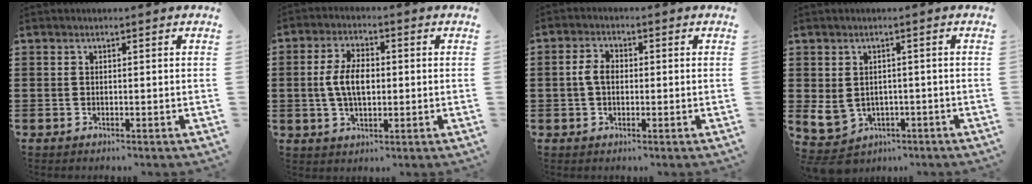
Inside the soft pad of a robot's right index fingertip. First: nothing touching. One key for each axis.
{"total": 6.3, "fx": 0.0, "fy": 3.4, "fz": 5.3, "tx": -0.123, "ty": 0.005, "tz": -0.008}
{"total": 3.3, "fx": -0.1, "fy": 2.1, "fz": 2.5, "tx": -0.058, "ty": 0.006, "tz": -0.006}
{"total": 3.8, "fx": -1.1, "fy": 3.2, "fz": 1.7, "tx": -0.062, "ty": -0.001, "tz": -0.026}